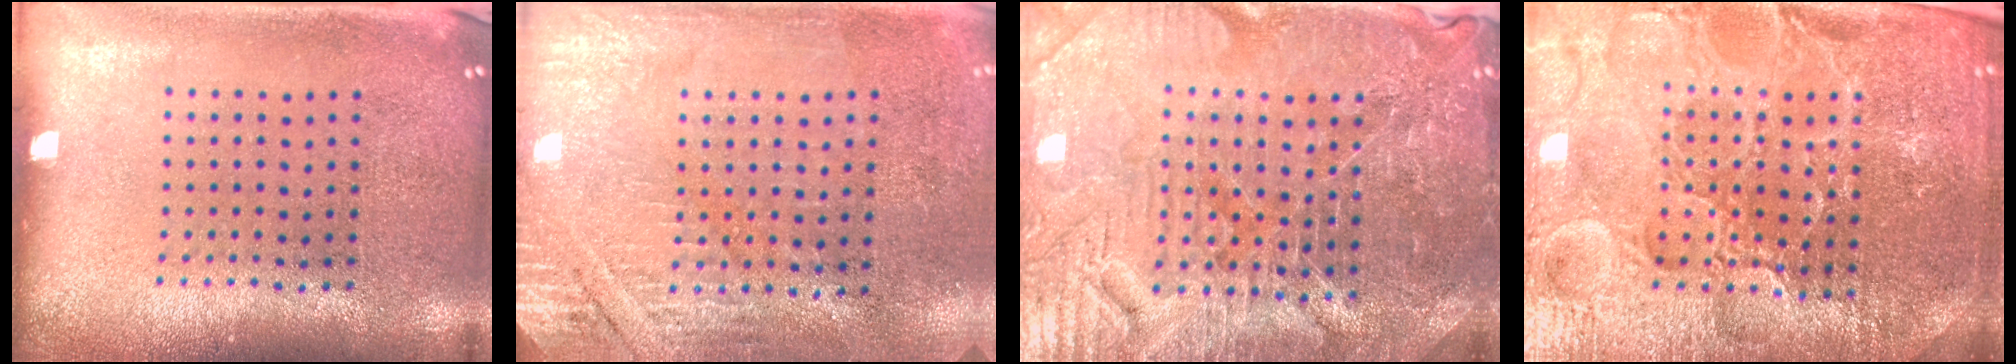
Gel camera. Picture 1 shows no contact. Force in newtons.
{"total": 2.8, "press": 2.6, "slide": 1.0}
{"total": 4.6, "press": 4.4, "slide": 1.3}
{"total": 5.0, "press": 4.7, "slide": 1.7}